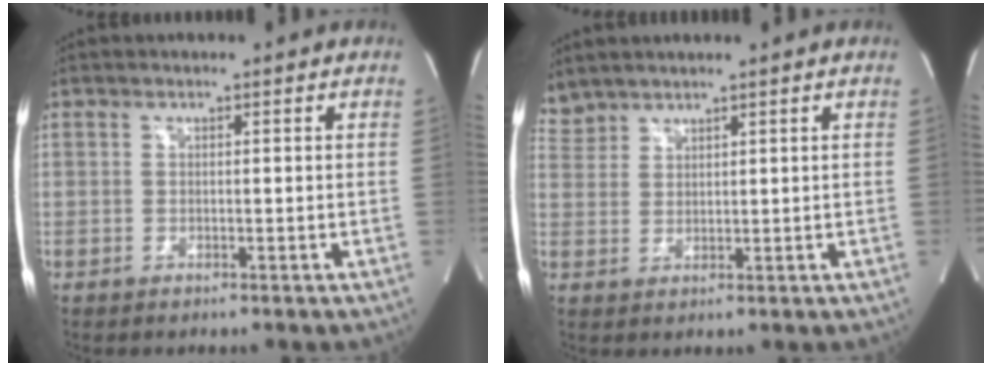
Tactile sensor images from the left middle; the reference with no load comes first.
{"total": 3.4, "force": [3.3, 0.6, -0.1], "torque": [-0.011, 0.018, 0.076]}